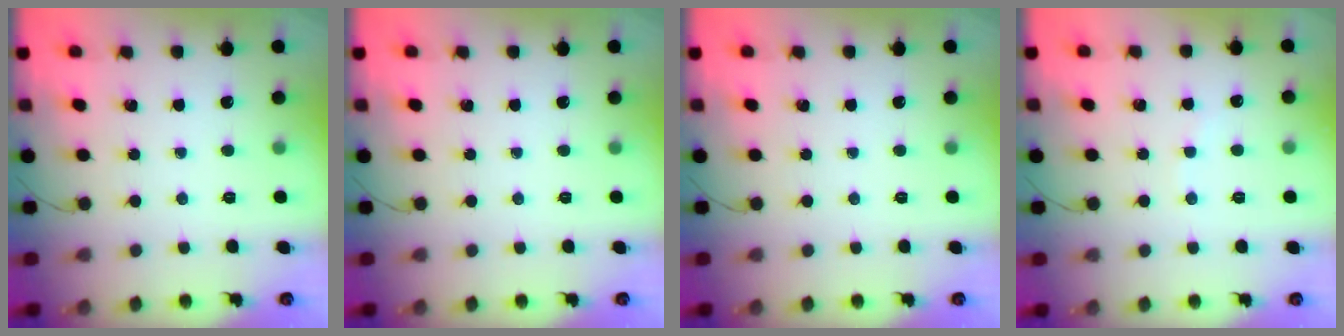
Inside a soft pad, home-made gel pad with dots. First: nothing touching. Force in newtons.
{"total": 0.0}
{"total": 0.0}
{"total": 3.8, "press": 3.7, "slide": 0.9}